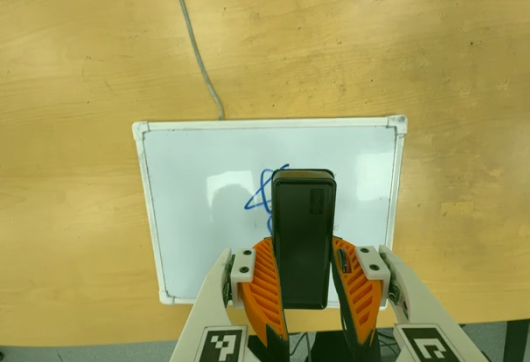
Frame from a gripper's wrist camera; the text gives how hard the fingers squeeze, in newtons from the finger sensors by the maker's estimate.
{"total": 7.6, "left": 5.3, "right": 9.9}